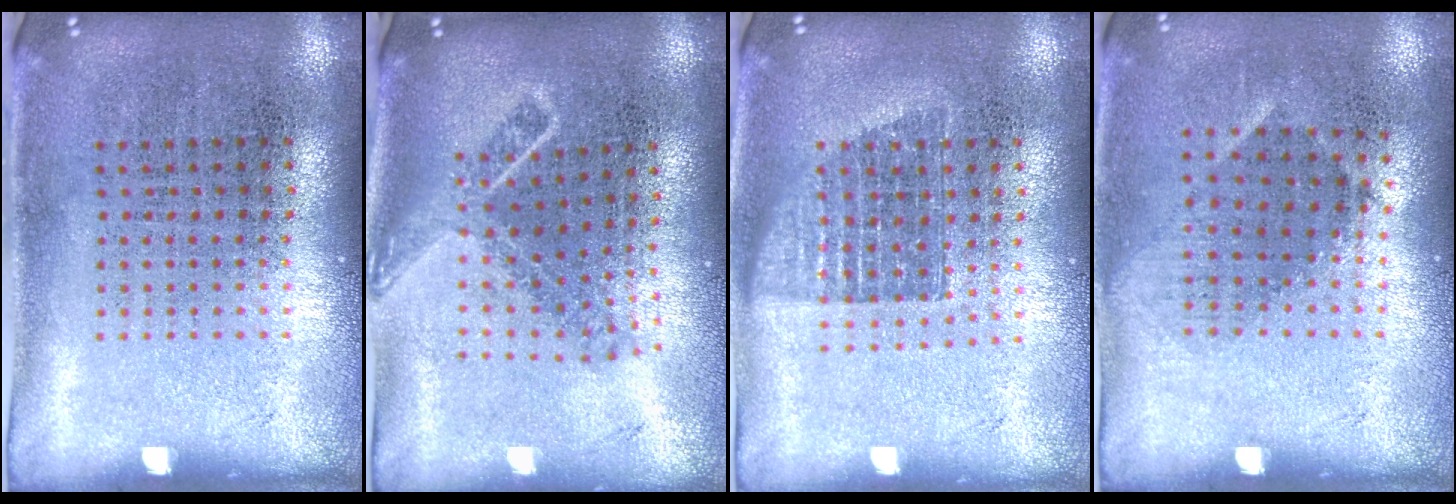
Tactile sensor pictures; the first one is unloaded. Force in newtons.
{"total": 1.8, "press": 1.4, "slide": 1.2}
{"total": 1.2, "press": 1.0, "slide": 0.7}
{"total": 0.9, "press": 0.7, "slide": 0.5}